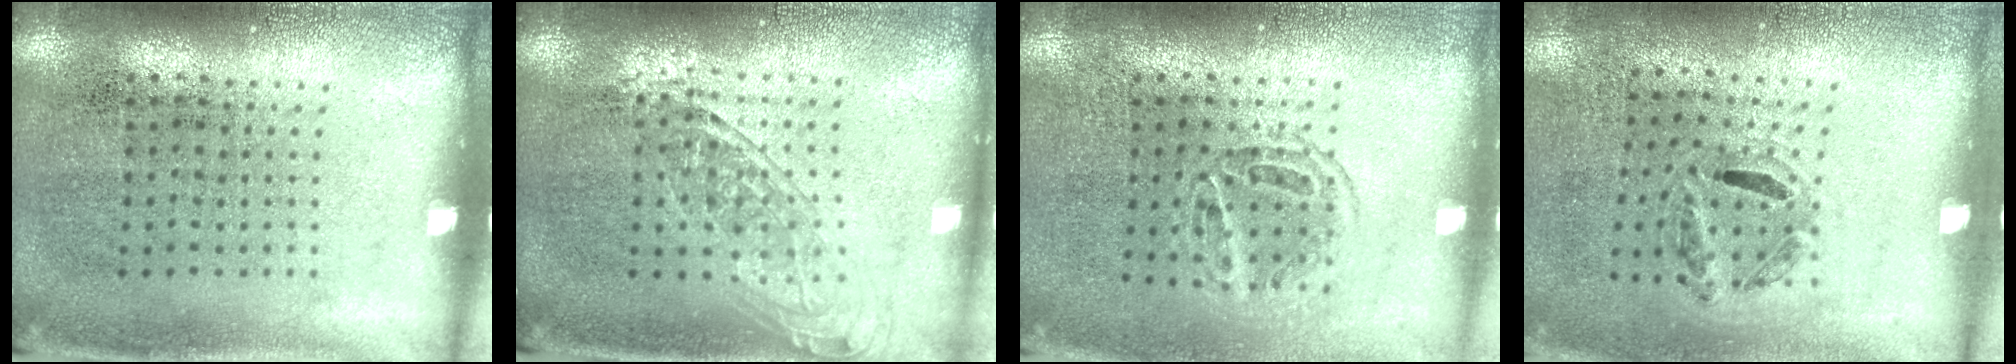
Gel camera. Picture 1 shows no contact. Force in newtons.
{"total": 1.5, "press": 1.3, "slide": 0.9}
{"total": 1.2, "press": 1.0, "slide": 0.5}
{"total": 1.1, "press": 0.6, "slide": 0.9}